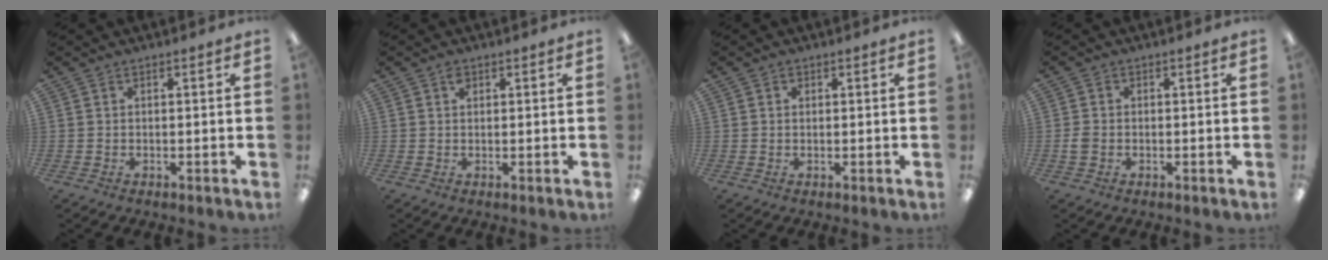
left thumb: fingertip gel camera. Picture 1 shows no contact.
{"total": 1.4, "force": [0.7, 0.8, 0.8], "torque": [-0.010, -0.002, 0.011]}
{"total": 0.7, "force": [0.3, 0.6, 0.3], "torque": [-0.005, 0.004, 0.005]}
{"total": 2.2, "force": [-0.5, 1.7, 1.2], "torque": [-0.021, 0.003, -0.009]}